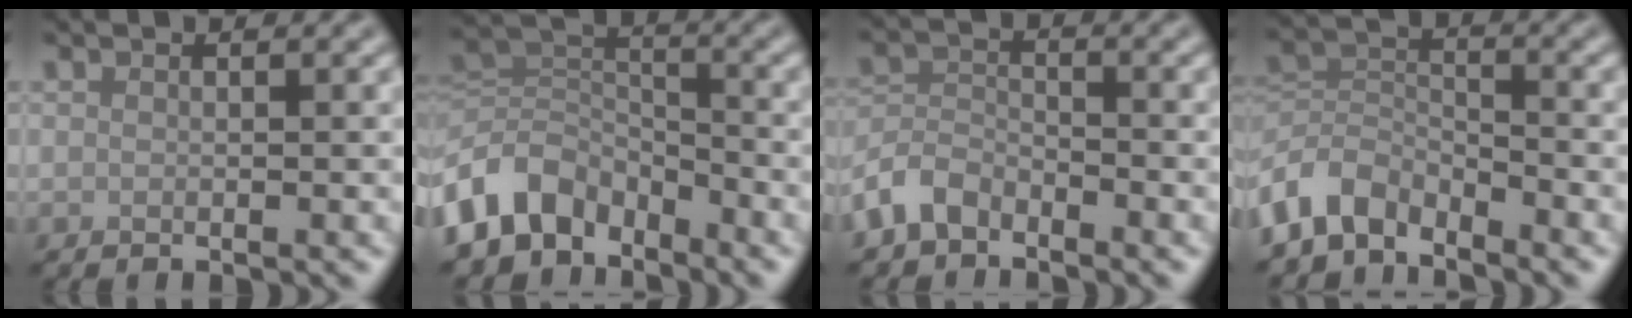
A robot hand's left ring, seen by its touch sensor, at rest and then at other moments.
{"total": 6.9, "force": [-4.5, 4.5, 2.6], "torque": [-0.043, 0.001, -0.099]}
{"total": 3.3, "force": [-2.6, 1.7, 1.1], "torque": [-0.023, 0.004, -0.066]}
{"total": 4.8, "force": [-3.7, 2.6, 1.7], "torque": [-0.031, -0.001, -0.084]}